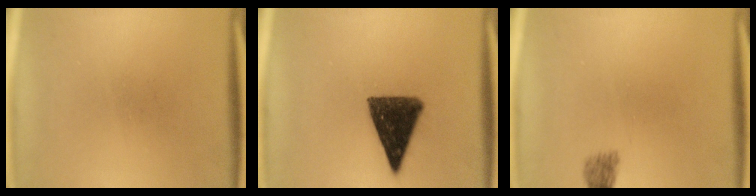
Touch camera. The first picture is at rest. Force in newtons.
{"total": 12.2}
{"total": 2.1}